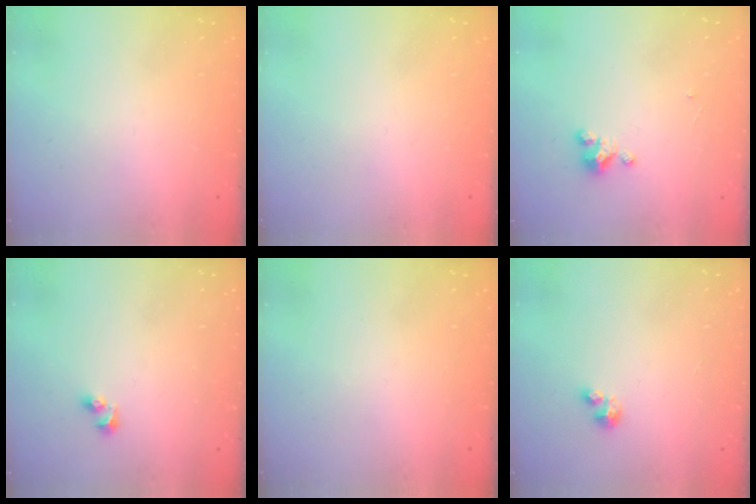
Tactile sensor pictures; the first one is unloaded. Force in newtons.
{"total": 0.0}
{"total": 2.7, "press": 2.7, "slide": 0.3}
{"total": 3.5, "press": 3.0, "slide": 1.8}
{"total": 0.0}
{"total": 2.1, "press": 2.1, "slide": 0.2}